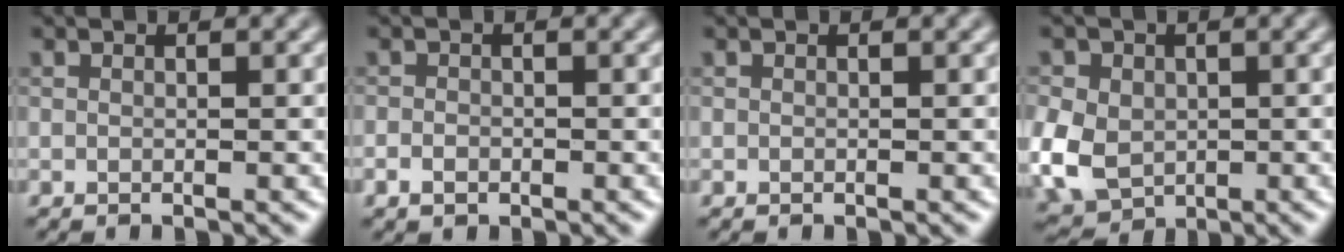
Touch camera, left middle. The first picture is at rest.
{"total": 1.3, "force": [-0.6, 1.0, 0.6], "torque": [-0.008, -0.001, -0.014]}
{"total": 0.0}
{"total": 6.8, "force": [-0.8, 5.5, 4.0], "torque": [-0.101, -0.006, -0.018]}